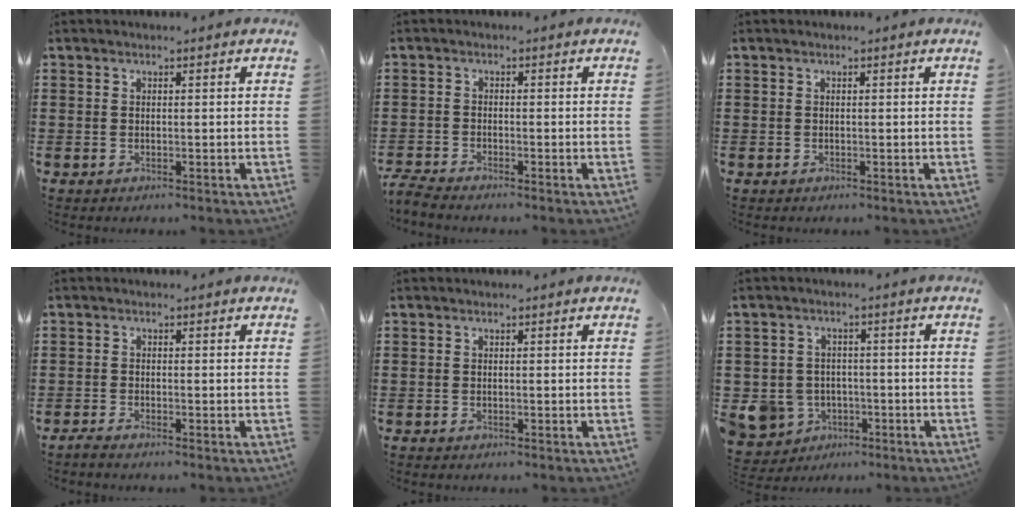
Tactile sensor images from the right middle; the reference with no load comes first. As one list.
[{"total": 2.2, "force": [-2.1, 0.0, 0.6], "torque": [-0.018, -0.001, -0.045]}, {"total": 0.0}, {"total": 2.9, "force": [-2.6, 0.0, 1.3], "torque": [-0.046, -0.006, -0.059]}, {"total": 0.0}, {"total": 5.9, "force": [-2.0, 5.4, 1.4], "torque": [-0.067, 0.001, -0.039]}]